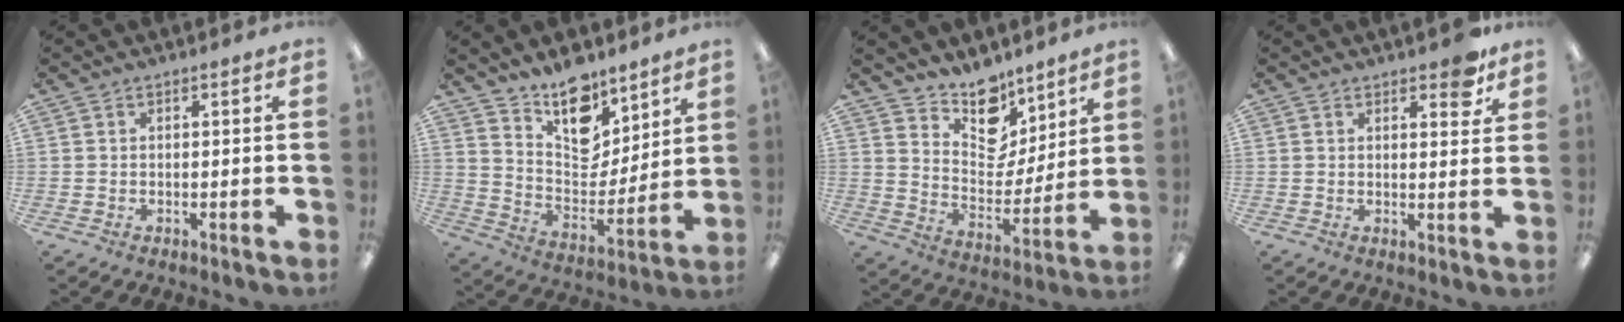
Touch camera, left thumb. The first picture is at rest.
{"total": 14.7, "force": [11.4, 7.5, 5.4], "torque": [-0.087, -0.084, 0.213]}
{"total": 12.7, "force": [10.4, 6.6, 3.3], "torque": [-0.059, -0.086, 0.197]}
{"total": 5.2, "force": [3.8, 2.2, 2.8], "torque": [-0.025, -0.019, 0.061]}